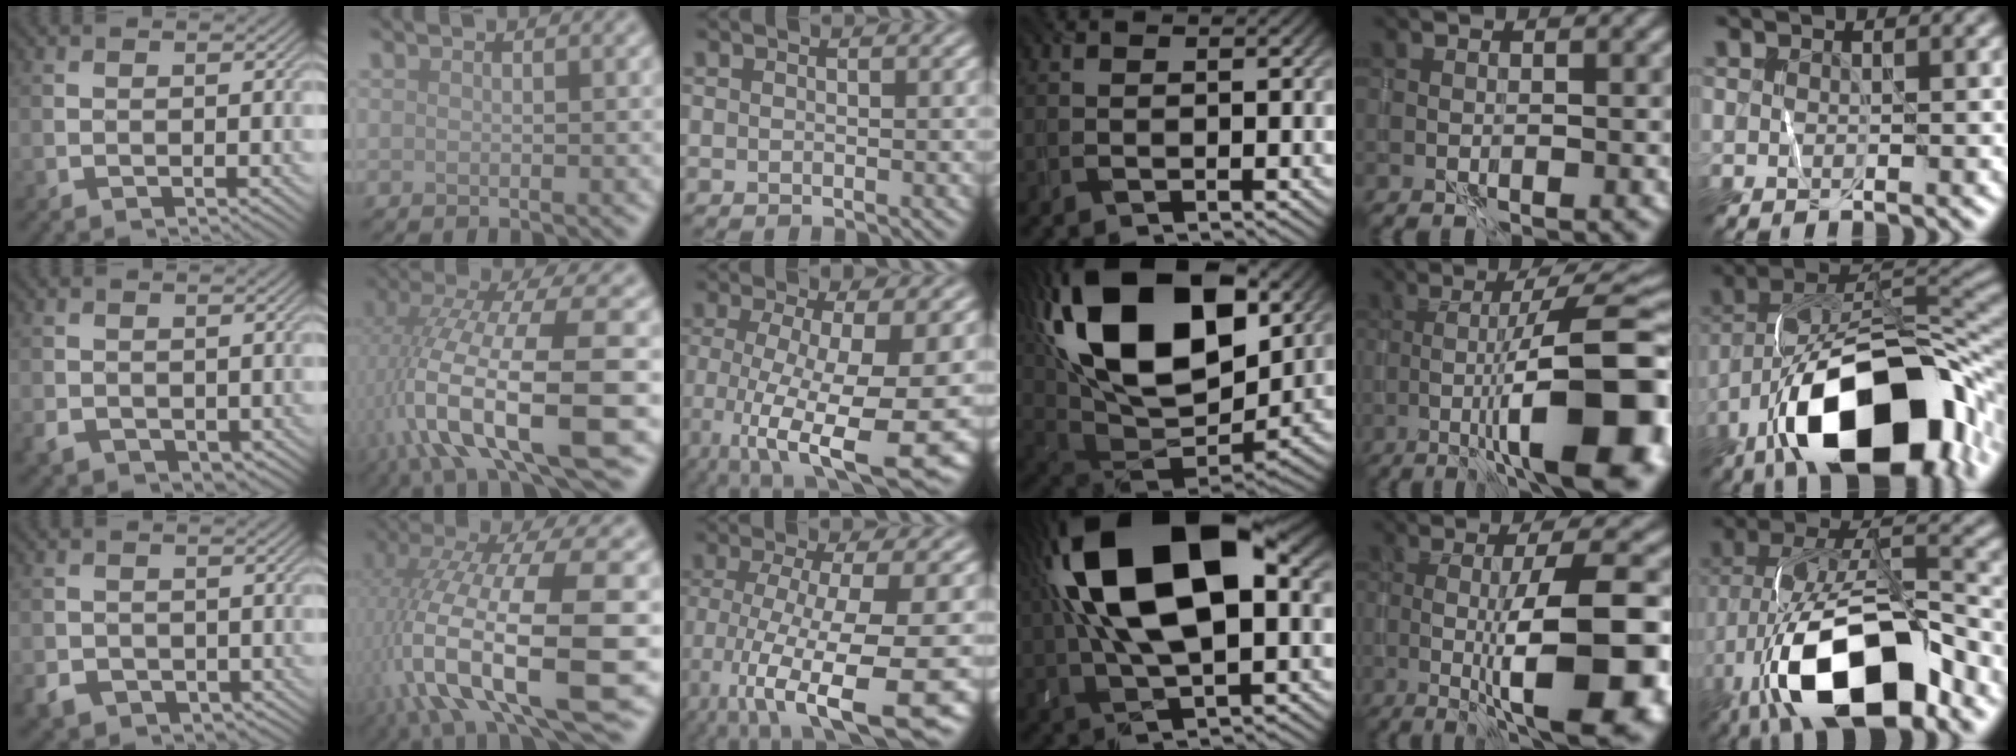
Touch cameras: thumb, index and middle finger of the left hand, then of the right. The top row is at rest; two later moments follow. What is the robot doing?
{"motion": "wrap", "object": "ribbon"}